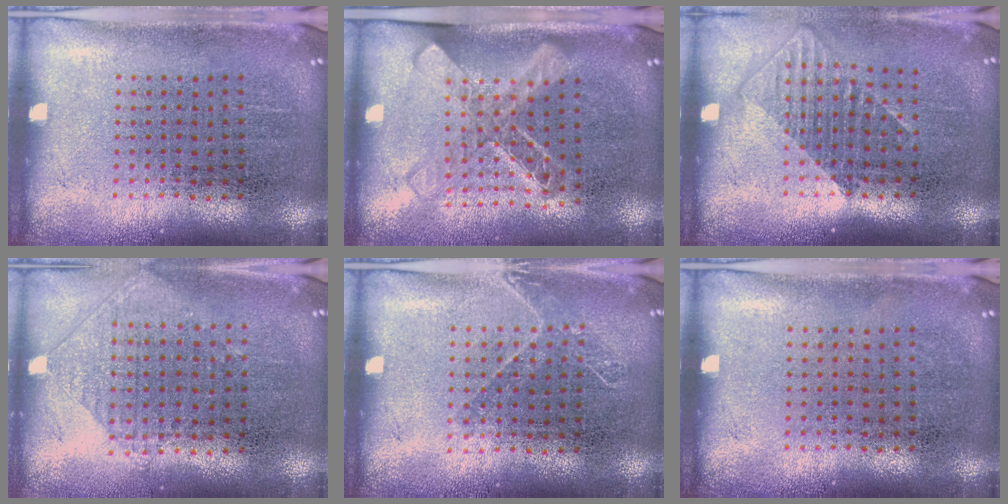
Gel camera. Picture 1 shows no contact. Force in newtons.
{"total": 1.7, "press": 1.4, "slide": 1.0}
{"total": 1.2, "press": 1.0, "slide": 0.8}
{"total": 0.9, "press": 0.9, "slide": 0.3}
{"total": 1.0, "press": 0.9, "slide": 0.3}
{"total": 0.0}